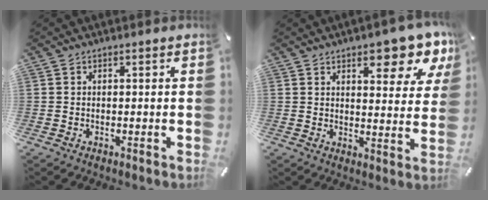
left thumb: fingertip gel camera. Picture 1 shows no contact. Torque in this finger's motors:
{"motor_torque": [1.81, 1.98, 1.22, -1.06, 0.26]}